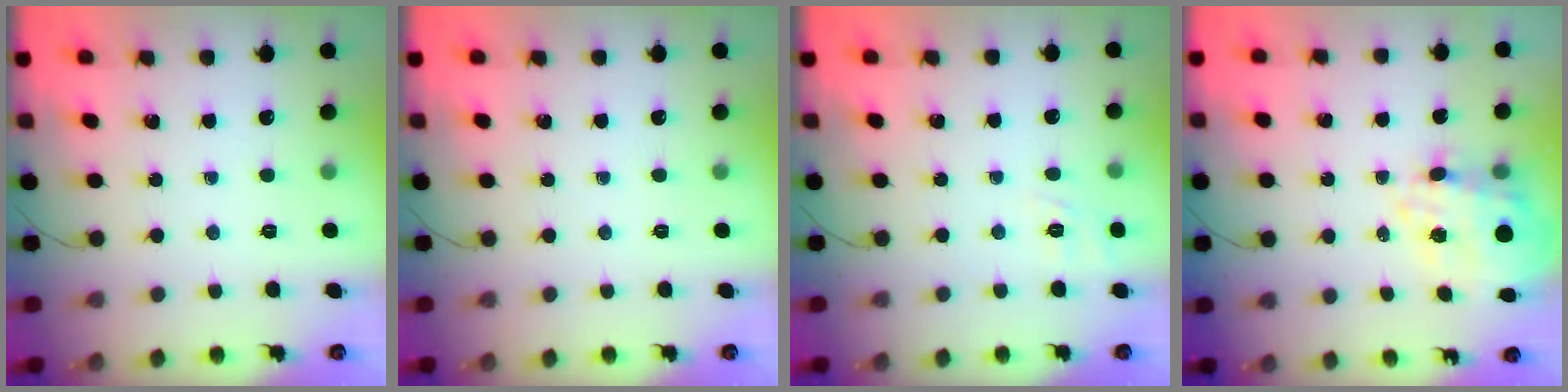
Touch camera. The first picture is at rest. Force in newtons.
{"total": 0.0}
{"total": 2.3, "press": 1.3, "slide": 1.9}
{"total": 12.5, "press": 12.1, "slide": 3.1}